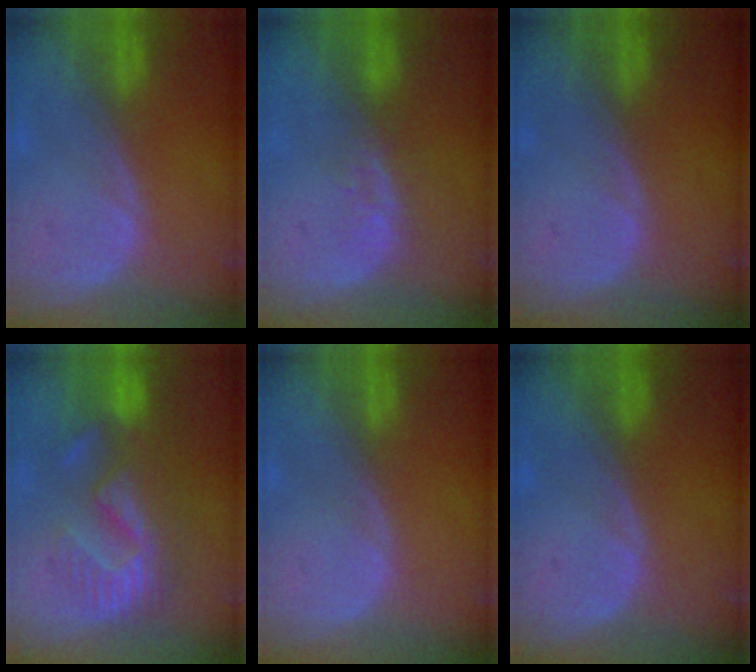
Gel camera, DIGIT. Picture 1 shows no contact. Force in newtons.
{"total": 3.2, "press": 2.6, "slide": 1.8}
{"total": 0.0}
{"total": 9.7, "press": 9.3, "slide": 3.0}
{"total": 0.0}
{"total": 0.0}